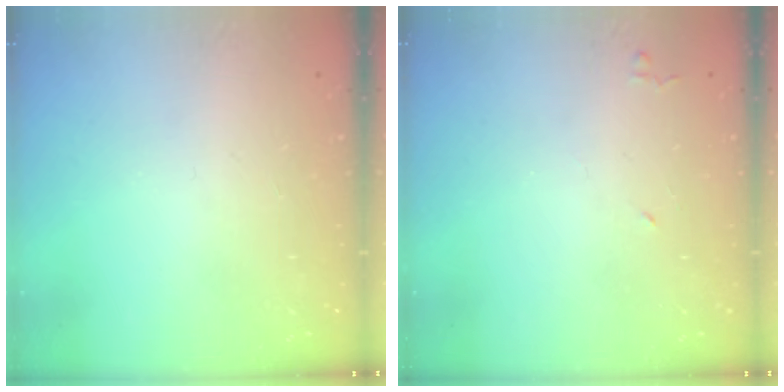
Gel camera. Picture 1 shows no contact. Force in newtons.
{"total": 4.0, "press": 3.9, "slide": 0.7}